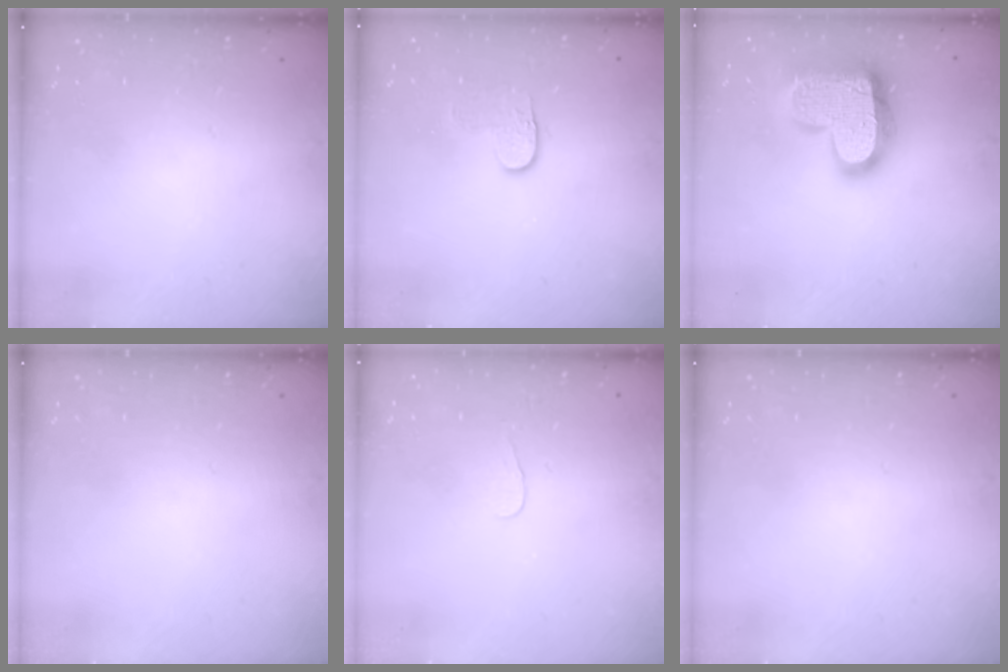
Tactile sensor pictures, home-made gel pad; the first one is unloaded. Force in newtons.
{"total": 3.7, "press": 3.7, "slide": 0.2}
{"total": 22.2, "press": 22.1, "slide": 1.5}
{"total": 0.0}
{"total": 2.8, "press": 2.7, "slide": 0.3}
{"total": 0.0}